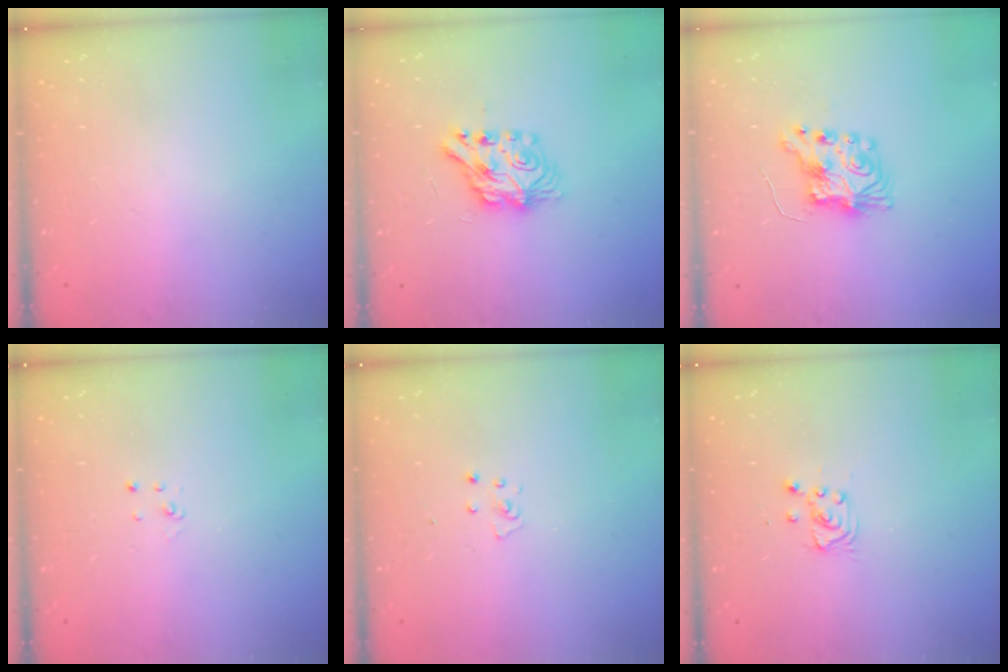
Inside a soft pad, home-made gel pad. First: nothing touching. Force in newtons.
{"total": 7.1, "press": 7.1, "slide": 0.3}
{"total": 8.4, "press": 8.4, "slide": 0.2}
{"total": 2.0, "press": 2.0, "slide": 0.2}
{"total": 2.6, "press": 2.6, "slide": 0.2}
{"total": 2.9, "press": 2.9, "slide": 0.4}